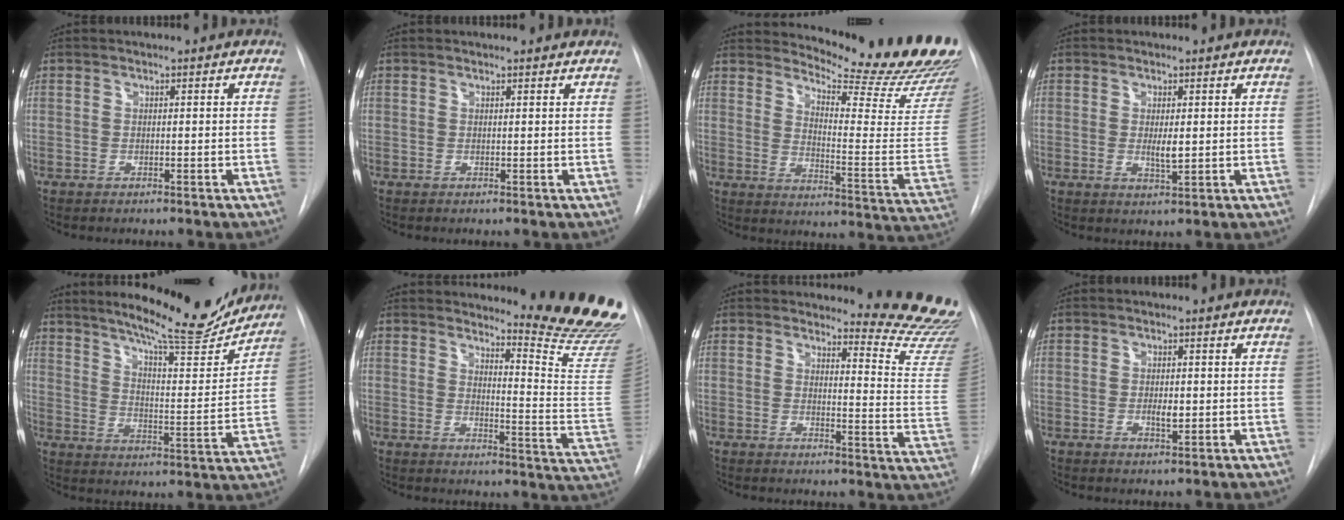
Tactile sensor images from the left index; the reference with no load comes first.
{"total": 1.6, "force": [1.5, 0.3, 0.2], "torque": [-0.010, 0.004, 0.009]}
{"total": 21.3, "force": [19.8, 0.8, 7.6], "torque": [-0.113, -0.149, 0.235]}
{"total": 2.3, "force": [-0.6, 0.5, 2.2], "torque": [-0.039, -0.013, -0.005]}
{"total": 17.5, "force": [15.7, 1.6, 7.7], "torque": [-0.115, -0.048, 0.215]}
{"total": 15.8, "force": [15.0, -1.1, 5.0], "torque": [-0.069, -0.167, 0.164]}
{"total": 13.4, "force": [13.2, -1.1, 2.0], "torque": [-0.015, -0.157, 0.132]}
{"total": 2.1, "force": [-0.9, 0.7, 1.7], "torque": [-0.030, -0.008, -0.013]}